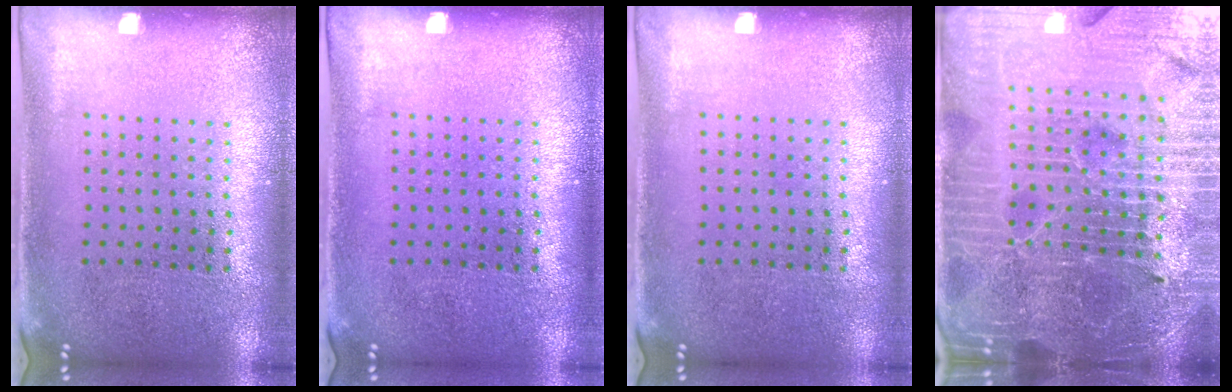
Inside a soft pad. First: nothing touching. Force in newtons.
{"total": 0.0}
{"total": 0.0}
{"total": 6.1, "press": 5.5, "slide": 2.5}